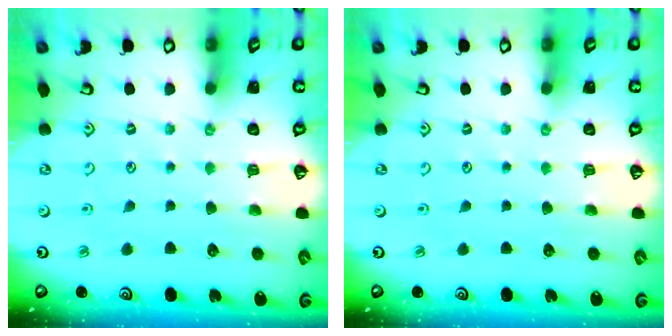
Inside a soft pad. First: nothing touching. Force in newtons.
{"total": 0.0}